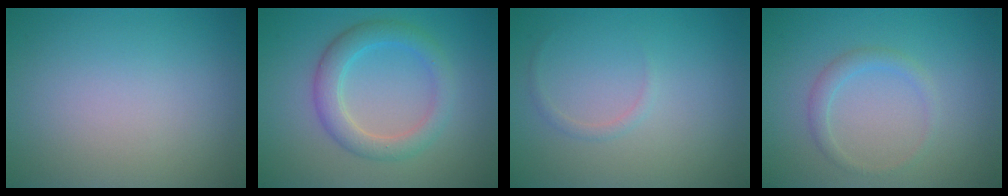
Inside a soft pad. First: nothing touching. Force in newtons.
{"total": 3.6, "press": 3.6, "slide": 0.2}
{"total": 0.7, "press": 0.7, "slide": 0.1}
{"total": 1.5, "press": 1.5, "slide": 0.1}